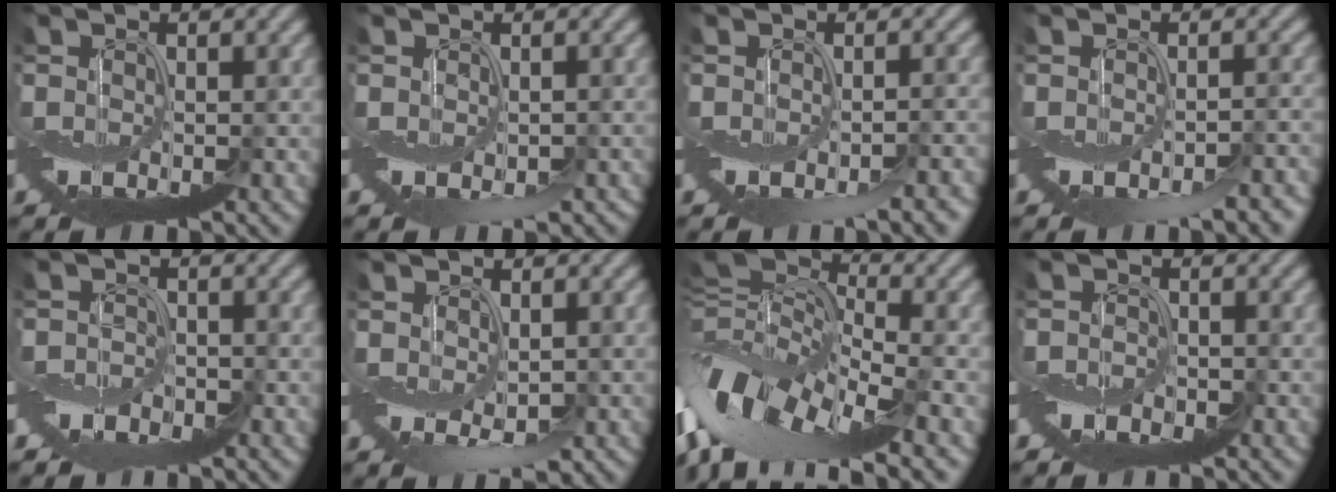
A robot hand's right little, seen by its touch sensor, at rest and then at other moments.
{"total": 2.2, "force": [-0.8, 1.5, 1.3], "torque": [-0.010, -0.010, -0.007]}
{"total": 2.8, "force": [-1.7, 0.7, 2.1], "torque": [-0.032, -0.007, -0.021]}
{"total": 3.5, "force": [-2.1, 1.2, 2.5], "torque": [-0.036, -0.008, -0.026]}
{"total": 2.2, "force": [-1.6, 1.4, 0.7], "torque": [-0.009, 0.000, -0.035]}
{"total": 2.0, "force": [-0.1, 1.3, 1.5], "torque": [-0.027, -0.007, 0.007]}
{"total": 14.8, "force": [-6.2, 7.8, 10.9], "torque": [-0.222, 0.005, -0.095]}
{"total": 2.0, "force": [-1.6, 1.0, 0.6], "torque": [-0.008, -0.002, -0.035]}